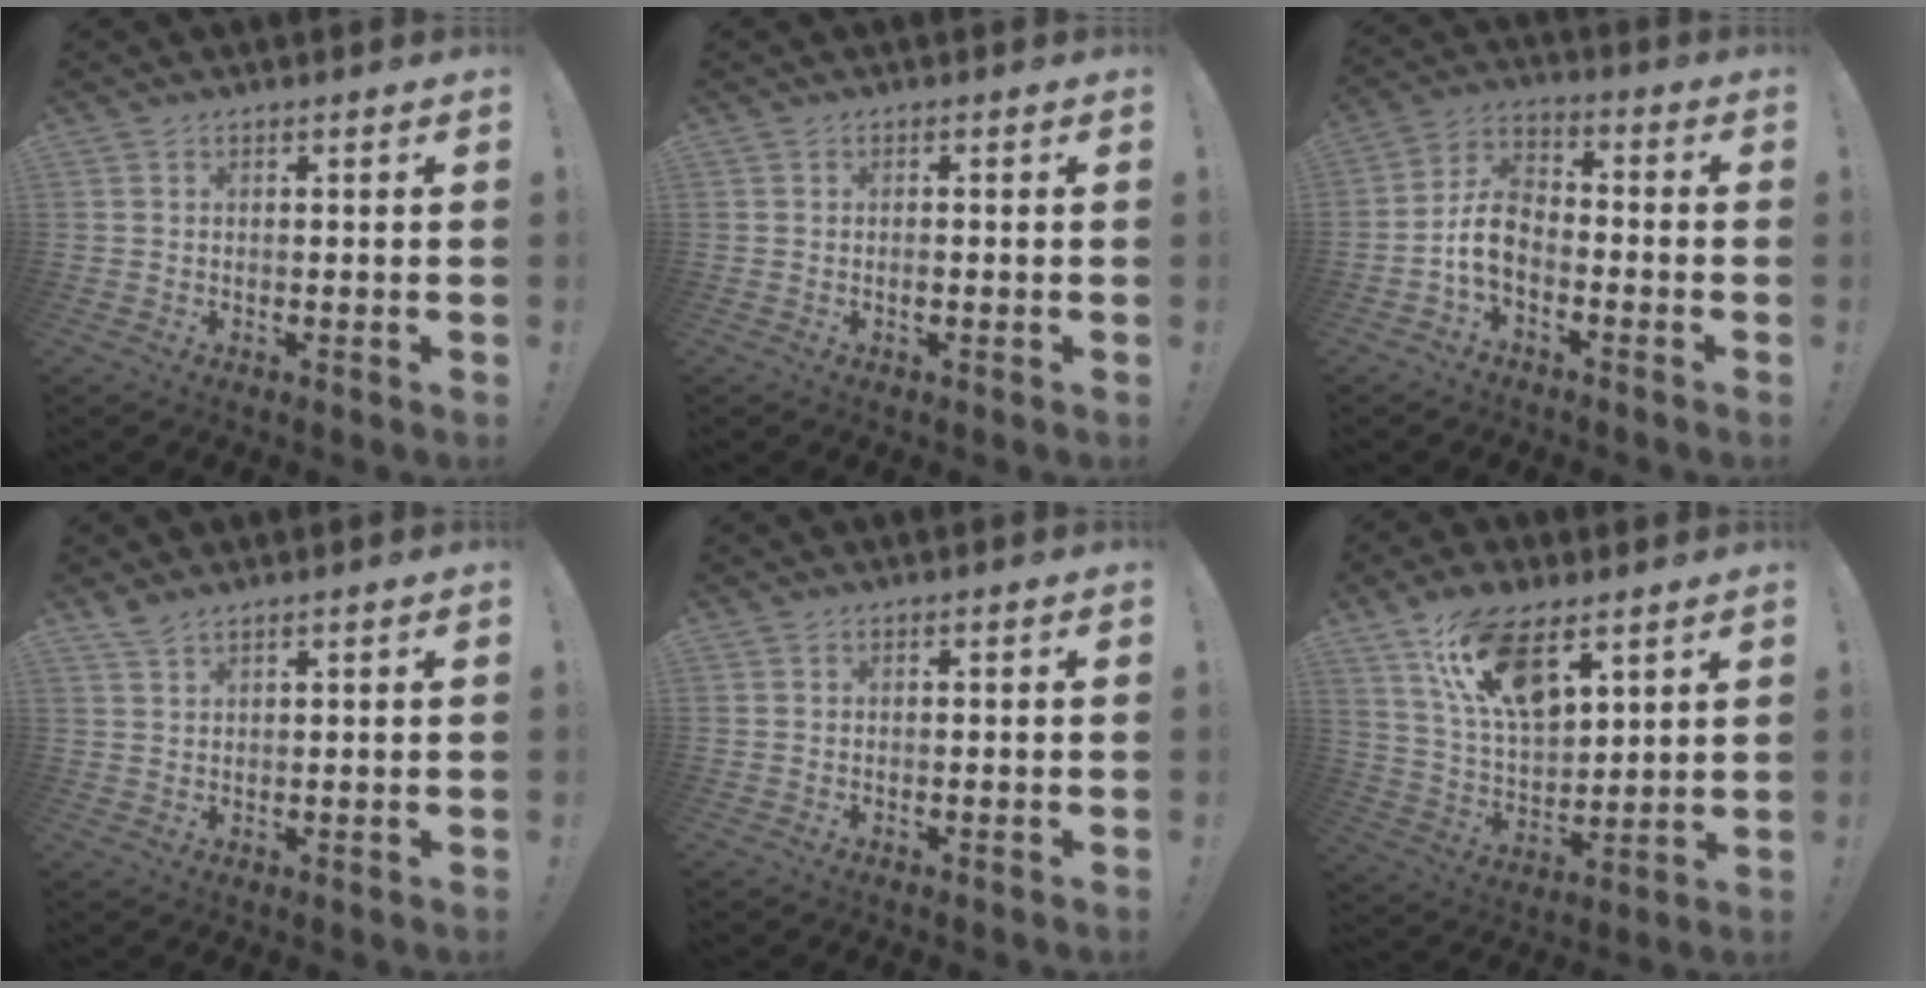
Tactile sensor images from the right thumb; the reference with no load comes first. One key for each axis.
{"total": 0.7, "fx": -0.3, "fy": 0.3, "fz": 0.5, "tx": -0.007, "ty": -0.001, "tz": -0.006}
{"total": 8.7, "fx": -3.5, "fy": 5.5, "fz": 5.8, "tx": -0.122, "ty": 0.011, "tz": -0.062}
{"total": 2.7, "fx": 2.2, "fy": 0.7, "fz": 1.4, "tx": -0.030, "ty": -0.009, "tz": 0.041}
{"total": 0.0}
{"total": 16.2, "fx": 9.7, "fy": 7.4, "fz": 10.7, "tx": -0.199, "ty": -0.043, "tz": 0.177}